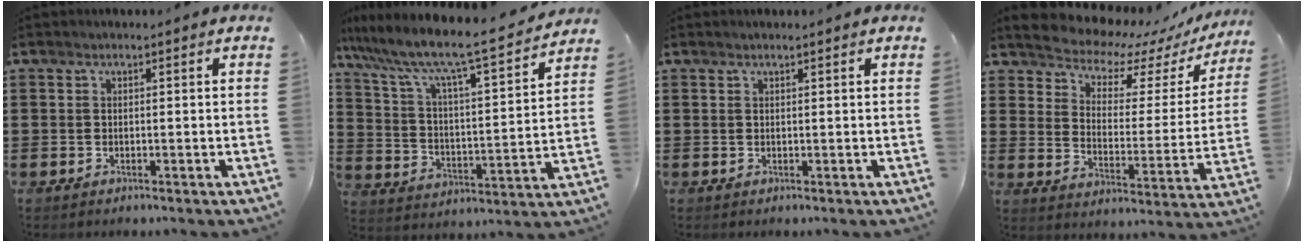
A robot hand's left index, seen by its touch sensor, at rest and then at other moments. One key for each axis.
{"total": 7.9, "fx": 6.6, "fy": 0.3, "fz": 4.2, "tx": -0.112, "ty": -0.057, "tz": 0.102}
{"total": 0.5, "fx": 0.3, "fy": 0.0, "fz": 0.4, "tx": -0.007, "ty": -0.001, "tz": 0.007}
{"total": 5.6, "fx": 5.4, "fy": 1.3, "fz": 0.6, "tx": -0.040, "ty": -0.052, "tz": 0.086}